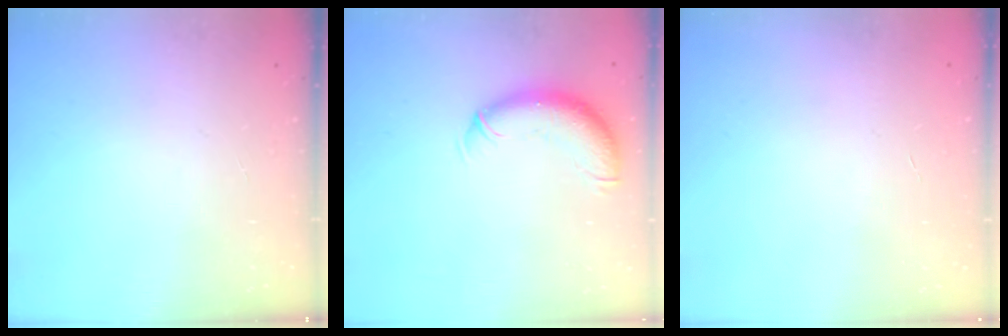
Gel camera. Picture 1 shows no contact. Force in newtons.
{"total": 10.9, "press": 10.6, "slide": 2.3}
{"total": 0.6, "press": 0.6, "slide": 0.2}